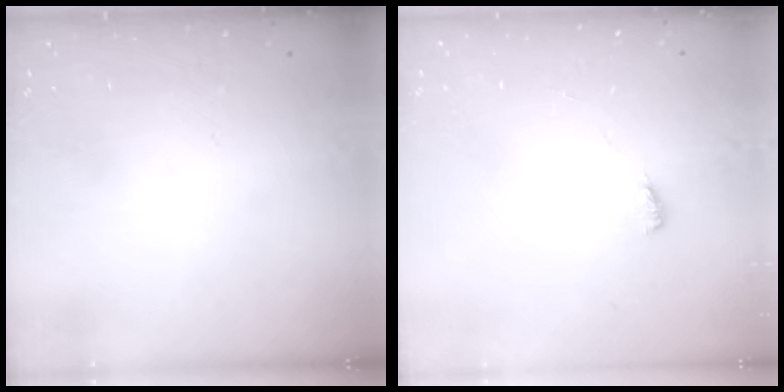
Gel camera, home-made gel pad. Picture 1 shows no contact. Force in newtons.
{"total": 3.7, "press": 3.3, "slide": 1.7}